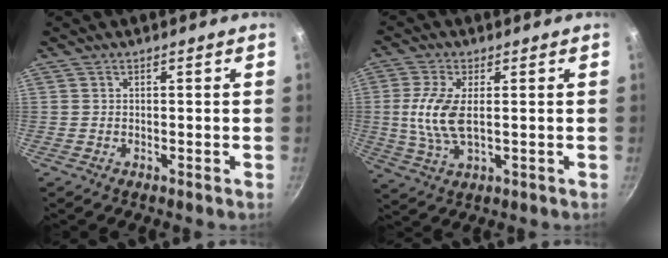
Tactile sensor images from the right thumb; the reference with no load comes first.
{"total": 9.0, "force": [0.6, 4.1, 8.0], "torque": [-0.170, -0.002, 0.011]}